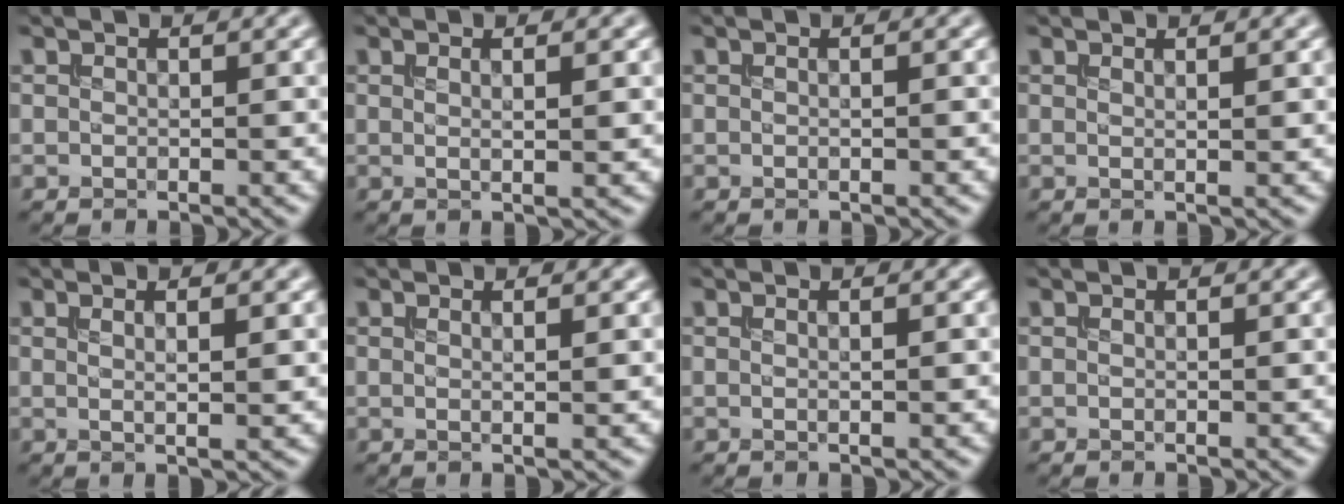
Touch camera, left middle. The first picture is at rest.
{"total": 3.0, "force": [0.9, 0.9, 2.7], "torque": [-0.028, 0.003, -0.003]}
{"total": 1.4, "force": [0.3, 0.6, 1.2], "torque": [-0.009, -0.002, -0.009]}
{"total": 1.4, "force": [0.7, 0.5, 1.1], "torque": [-0.008, 0.003, 0.002]}
{"total": 3.2, "force": [1.1, 0.9, 2.9], "torque": [-0.031, 0.001, 0.004]}
{"total": 2.1, "force": [0.7, 0.7, 1.8], "torque": [-0.021, 0.005, -0.005]}
{"total": 1.7, "force": [0.5, 0.7, 1.5], "torque": [-0.015, 0.001, -0.009]}
{"total": 0.6, "force": [0.2, 0.3, 0.5], "torque": [-0.003, 0.002, -0.003]}